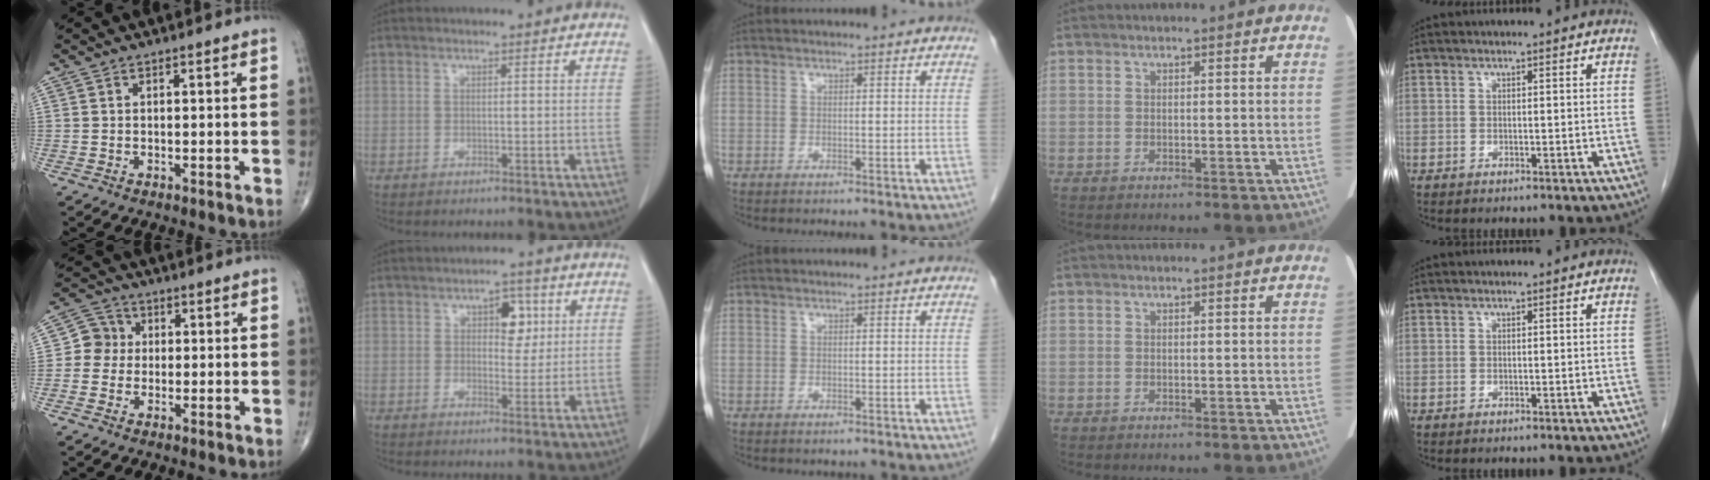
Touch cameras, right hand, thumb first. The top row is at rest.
{"thumb": {"total": 4.9, "force": [0.0, 4.7, 1.4], "torque": [0.005, 0.012, -0.013]}, "index": {"total": 4.6, "force": [1.5, 2.6, 3.5], "torque": [-0.044, 0.009, 0.022]}}